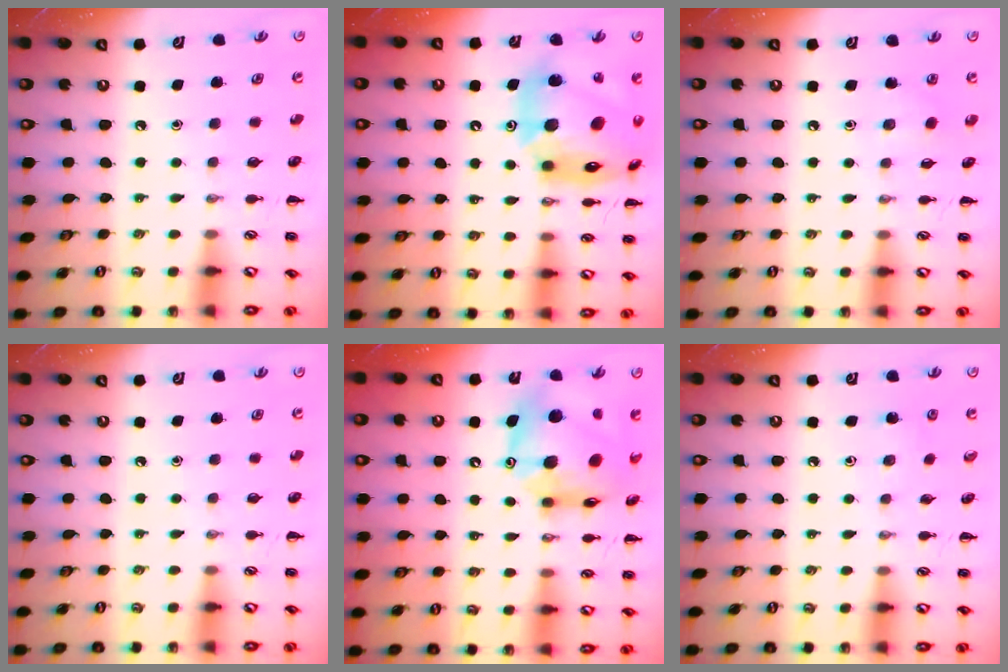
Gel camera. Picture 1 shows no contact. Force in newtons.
{"total": 20.6, "press": 20.0, "slide": 5.1}
{"total": 1.8, "press": 1.7, "slide": 0.6}
{"total": 0.0}
{"total": 15.1, "press": 14.4, "slide": 4.5}
{"total": 3.0, "press": 2.8, "slide": 1.0}